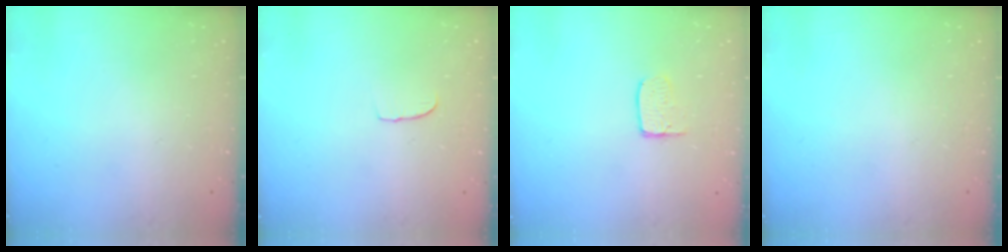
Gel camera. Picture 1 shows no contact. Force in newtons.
{"total": 3.3, "press": 3.3, "slide": 0.3}
{"total": 4.7, "press": 4.7, "slide": 0.4}
{"total": 0.0}